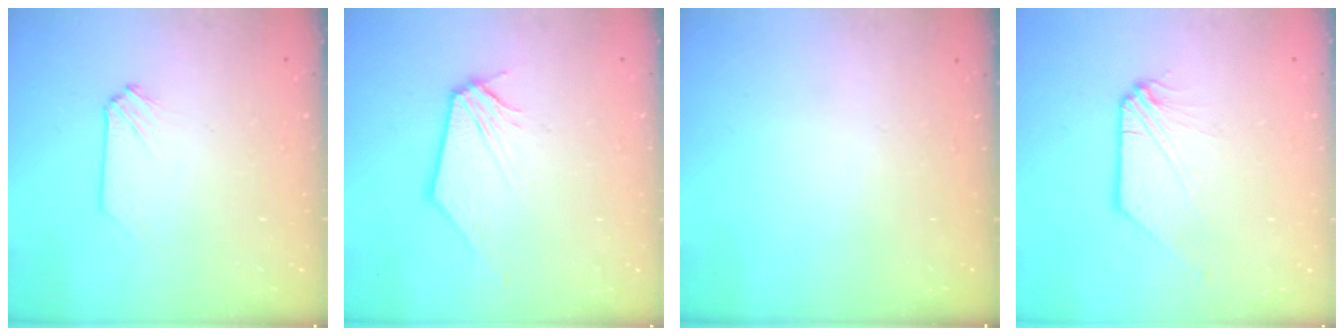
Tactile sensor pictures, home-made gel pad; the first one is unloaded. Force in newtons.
{"total": 0.0}
{"total": 0.0}
{"total": 0.0}